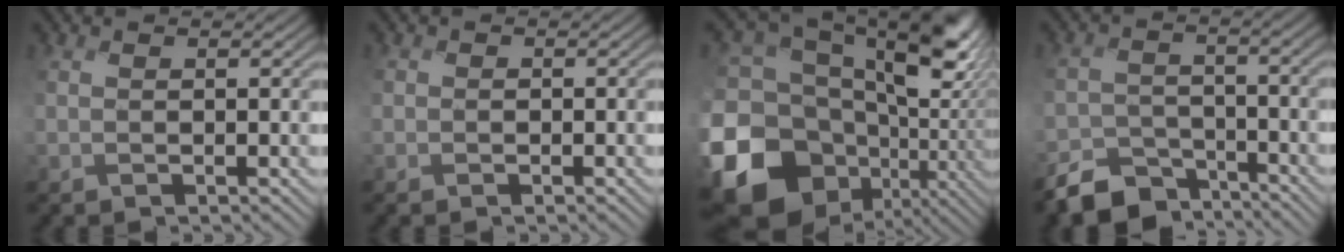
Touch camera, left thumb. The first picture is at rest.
{"total": 1.1, "force": [-0.5, 0.9, -0.3], "torque": [0.005, -0.003, -0.012]}
{"total": 17.1, "force": [-4.4, 12.4, 10.8], "torque": [-0.253, -0.013, -0.089]}
{"total": 7.1, "force": [-6.0, 3.2, 1.9], "torque": [-0.029, -0.014, -0.112]}